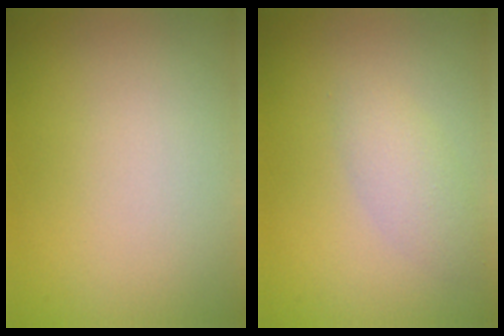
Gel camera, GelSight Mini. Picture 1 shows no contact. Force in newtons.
{"total": 2.1, "press": 2.1, "slide": 0.1}